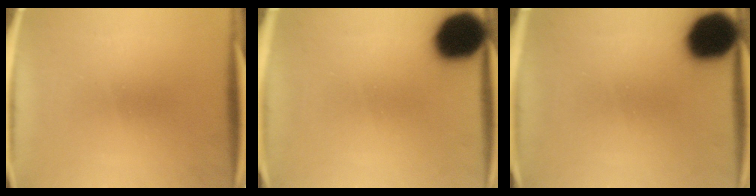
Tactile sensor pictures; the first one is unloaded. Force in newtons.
{"total": 16.3}
{"total": 16.3}